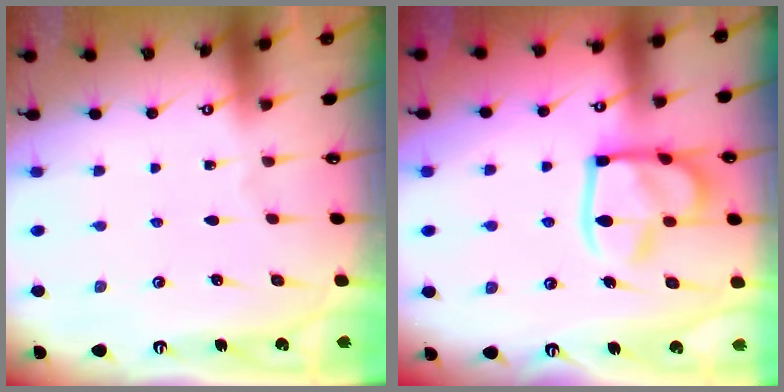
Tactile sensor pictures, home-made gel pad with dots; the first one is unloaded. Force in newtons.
{"total": 17.8, "press": 17.7, "slide": 2.0}